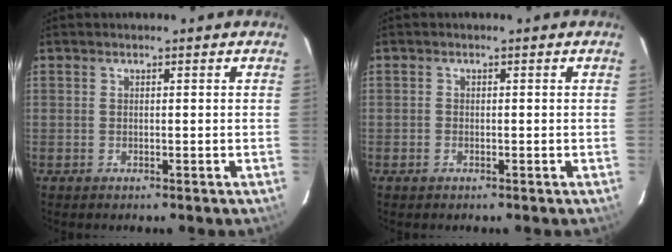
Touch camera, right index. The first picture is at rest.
{"total": 0.8, "force": [-0.5, 0.6, 0.1], "torque": [-0.003, 0.000, -0.010]}